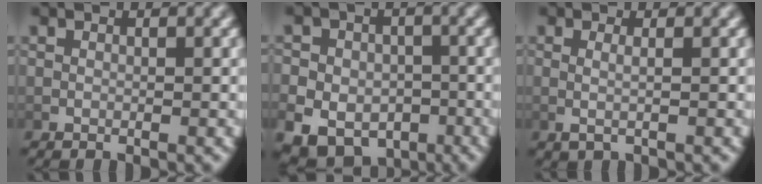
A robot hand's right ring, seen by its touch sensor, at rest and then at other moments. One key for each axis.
{"total": 9.1, "fx": -4.9, "fy": 7.0, "fz": 3.1, "tx": -0.062, "ty": -0.044, "tz": -0.074}
{"total": 1.2, "fx": 0.1, "fy": 0.1, "fz": 1.2, "tx": -0.030, "ty": -0.009, "tz": 0.007}